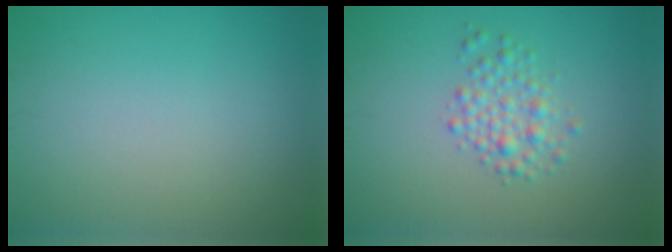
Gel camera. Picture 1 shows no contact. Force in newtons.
{"total": 2.4, "press": 2.4, "slide": 0.0}